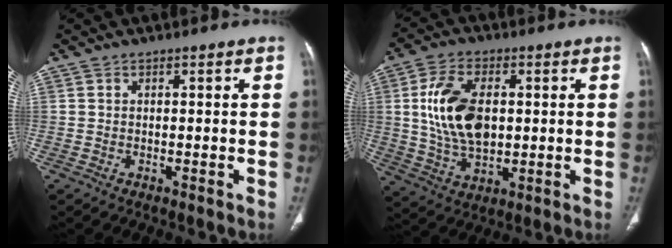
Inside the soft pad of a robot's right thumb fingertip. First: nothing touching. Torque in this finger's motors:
{"motor_torque": [-0.78, 1.25, 0.48, 0.88, 0.24]}